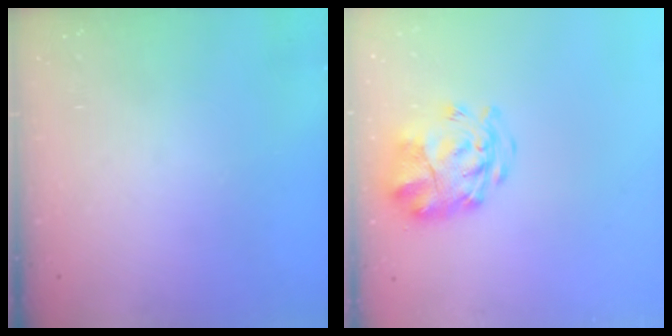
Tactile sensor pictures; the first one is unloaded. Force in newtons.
{"total": 6.1, "press": 5.8, "slide": 2.0}